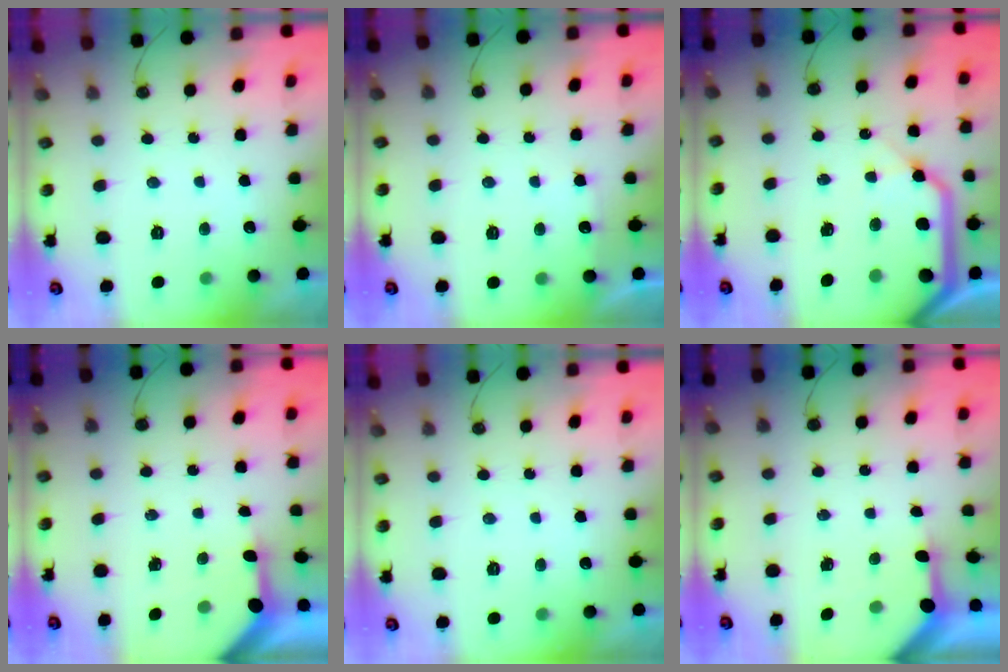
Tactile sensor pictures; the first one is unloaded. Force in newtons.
{"total": 2.8, "press": 2.7, "slide": 0.4}
{"total": 15.9, "press": 15.7, "slide": 1.9}
{"total": 3.5, "press": 3.5, "slide": 0.4}
{"total": 0.0}
{"total": 3.1, "press": 3.1, "slide": 0.2}